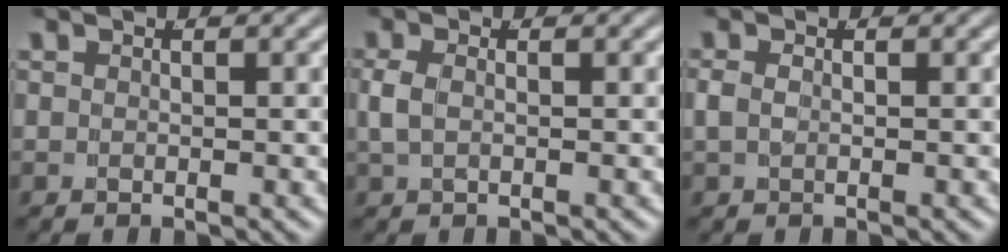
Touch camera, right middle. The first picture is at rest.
{"total": 1.4, "force": [0.1, 0.6, 1.2], "torque": [-0.034, -0.005, 0.008]}
{"total": 1.7, "force": [0.0, 1.2, 1.2], "torque": [-0.028, -0.003, 0.004]}